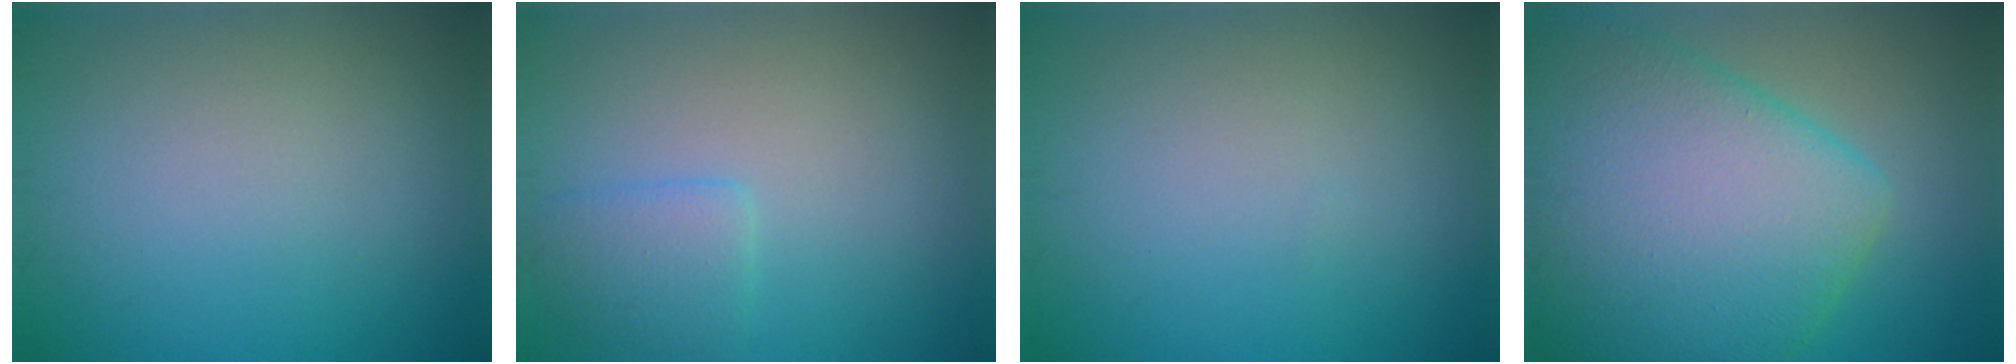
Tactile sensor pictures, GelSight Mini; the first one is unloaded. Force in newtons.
{"total": 2.3, "press": 2.3, "slide": 0.1}
{"total": 0.0}
{"total": 13.4, "press": 13.4, "slide": 0.6}